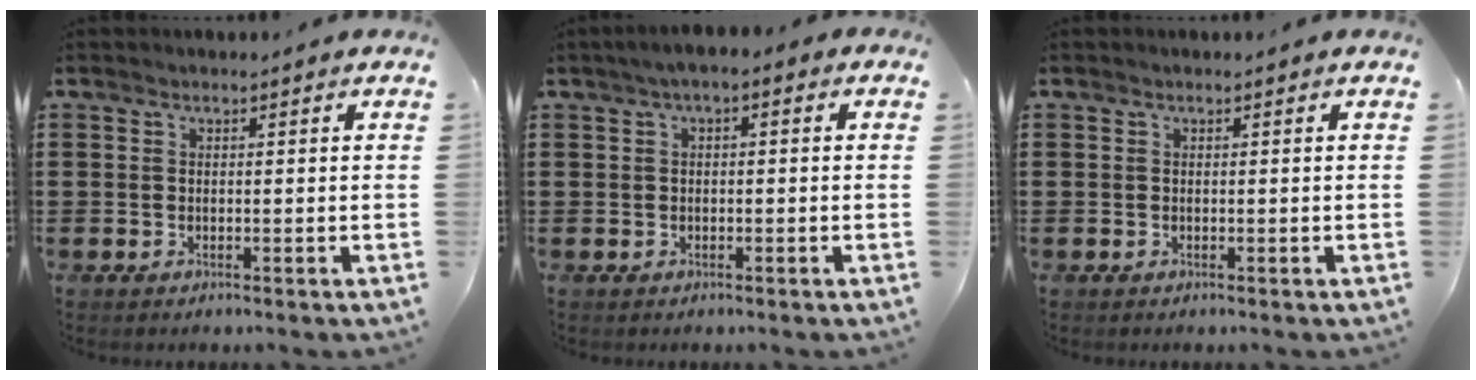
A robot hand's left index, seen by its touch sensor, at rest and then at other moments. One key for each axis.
{"total": 1.8, "fx": -0.8, "fy": 0.7, "fz": 1.4, "tx": -0.034, "ty": 0.000, "tz": -0.020}
{"total": 0.0}